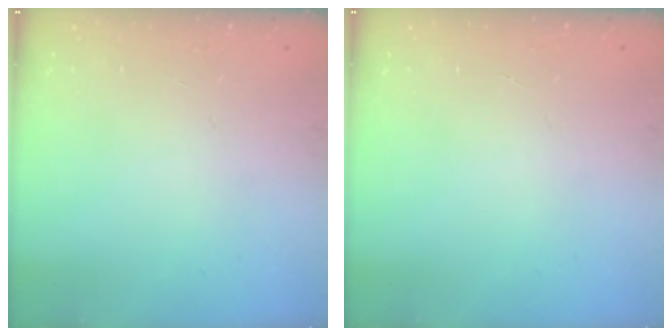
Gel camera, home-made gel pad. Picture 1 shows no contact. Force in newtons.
{"total": 0.0}